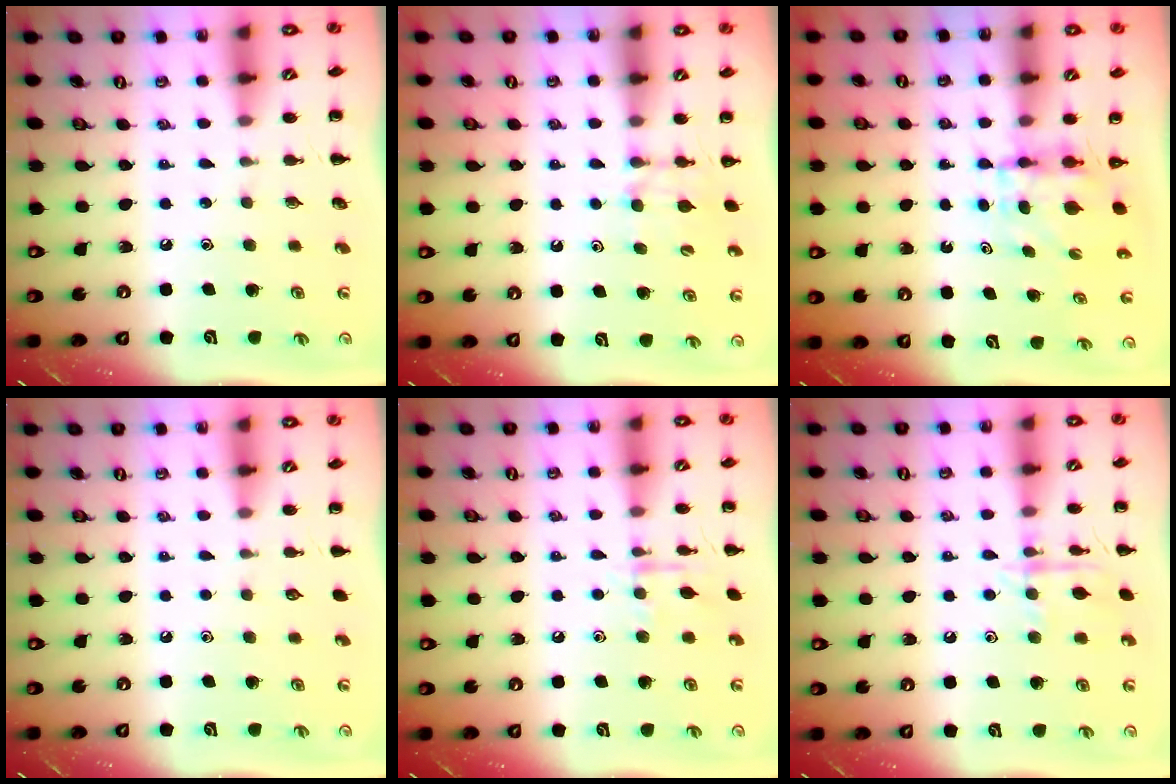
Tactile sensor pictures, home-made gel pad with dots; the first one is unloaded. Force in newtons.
{"total": 6.7, "press": 6.4, "slide": 1.7}
{"total": 4.0, "press": 3.9, "slide": 0.3}
{"total": 0.0}
{"total": 7.9, "press": 7.8, "slide": 0.8}
{"total": 11.1, "press": 11.1, "slide": 0.5}